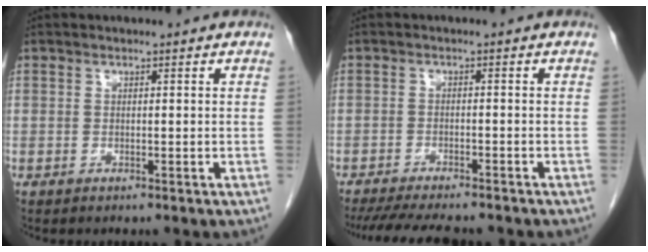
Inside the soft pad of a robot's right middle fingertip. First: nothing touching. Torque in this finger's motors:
{"motor_torque": [0.30, -0.18, 0.04, 0.03]}